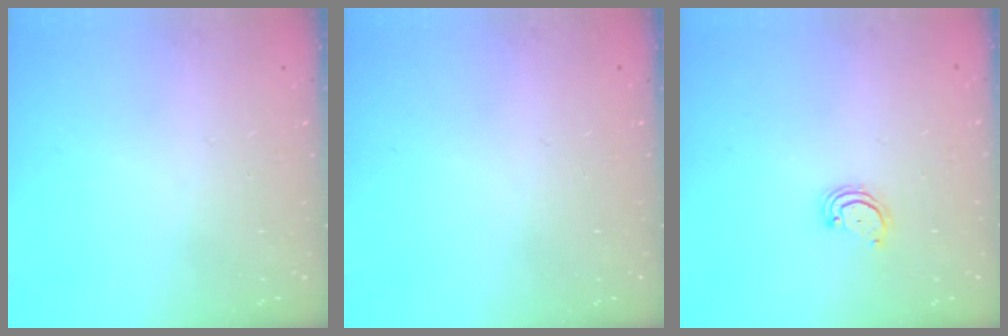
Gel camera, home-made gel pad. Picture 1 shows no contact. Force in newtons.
{"total": 0.0}
{"total": 2.5, "press": 2.5, "slide": 0.3}